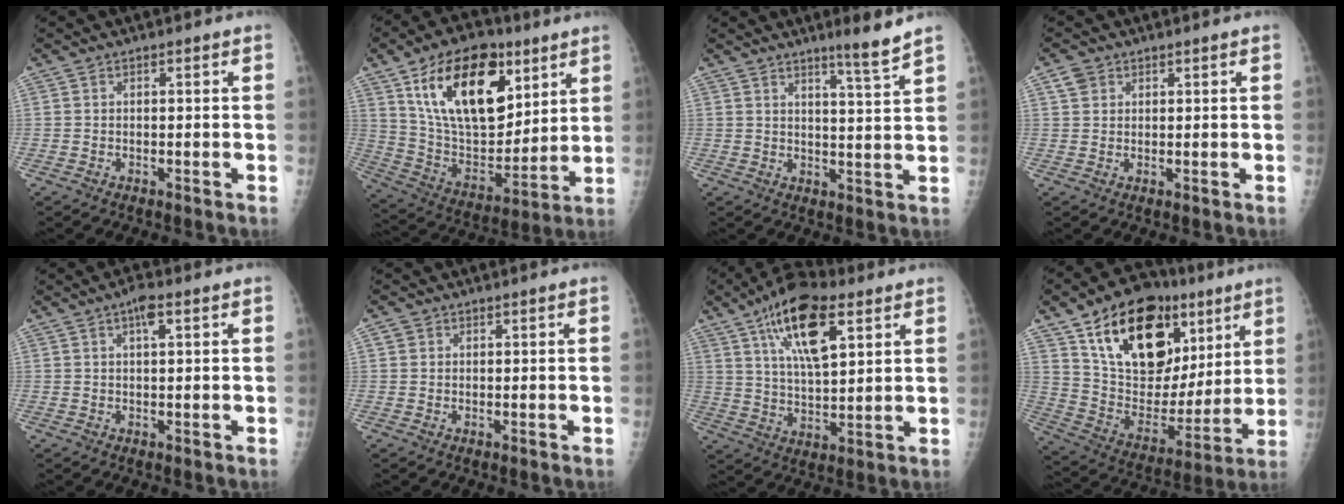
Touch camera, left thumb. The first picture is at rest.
{"total": 24.2, "force": [11.5, 13.4, 16.7], "torque": [-0.242, -0.044, 0.204]}
{"total": 5.4, "force": [4.3, -0.9, 3.3], "torque": [-0.048, -0.043, 0.069]}
{"total": 2.4, "force": [1.3, 1.9, 0.7], "torque": [0.000, 0.001, 0.020]}
{"total": 3.1, "force": [1.4, 1.0, 2.6], "torque": [-0.042, 0.004, 0.020]}
{"total": 1.0, "force": [0.5, 0.9, 0.2], "torque": [0.007, 0.000, 0.006]}
{"total": 15.5, "force": [7.6, 6.2, 12.0], "torque": [-0.188, -0.020, 0.131]}
{"total": 26.2, "force": [12.4, 15.8, 16.8], "torque": [-0.231, -0.019, 0.217]}